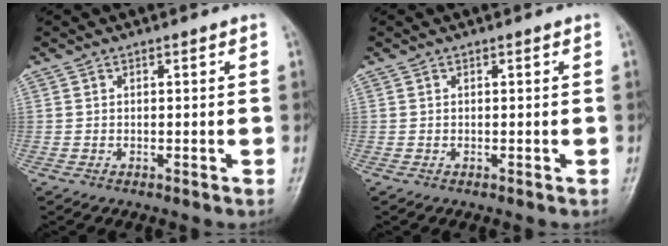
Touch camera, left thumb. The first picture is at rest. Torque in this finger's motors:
{"motor_torque": [0.00, 0.00, 0.00, 0.00, 0.00]}